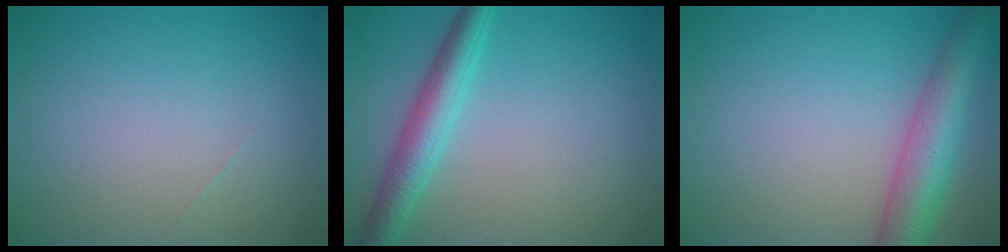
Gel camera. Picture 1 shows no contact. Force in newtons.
{"total": 4.0, "press": 4.0, "slide": 0.1}
{"total": 6.2, "press": 6.2, "slide": 0.2}